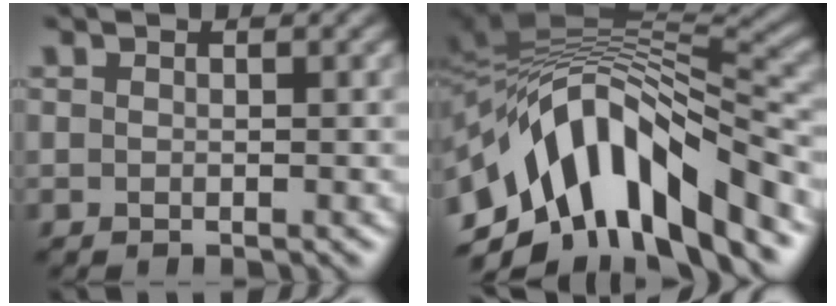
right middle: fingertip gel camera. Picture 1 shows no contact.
{"total": 13.0, "force": [-5.5, 6.2, 10.0], "torque": [-0.160, 0.012, -0.096]}